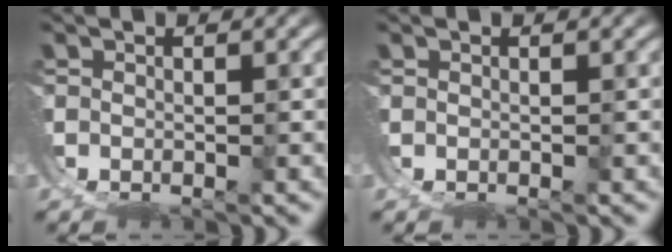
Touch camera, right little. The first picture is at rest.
{"total": 0.0}